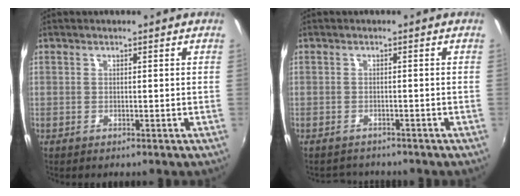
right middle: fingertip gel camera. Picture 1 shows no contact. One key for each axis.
{"total": 3.4, "fx": -3.2, "fy": 1.0, "fz": 0.3, "tx": -0.014, "ty": -0.007, "tz": -0.050}